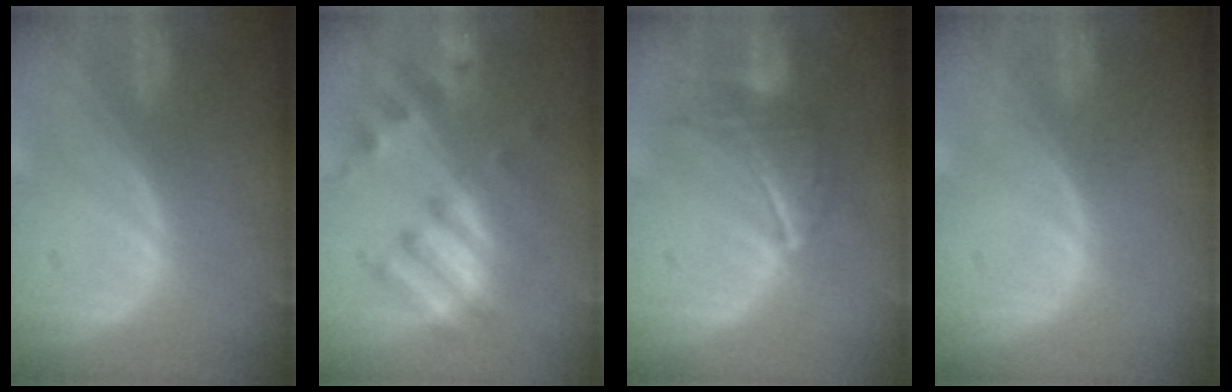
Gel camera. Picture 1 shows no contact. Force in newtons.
{"total": 8.1, "press": 7.7, "slide": 2.7}
{"total": 6.6, "press": 6.5, "slide": 1.0}
{"total": 0.0}